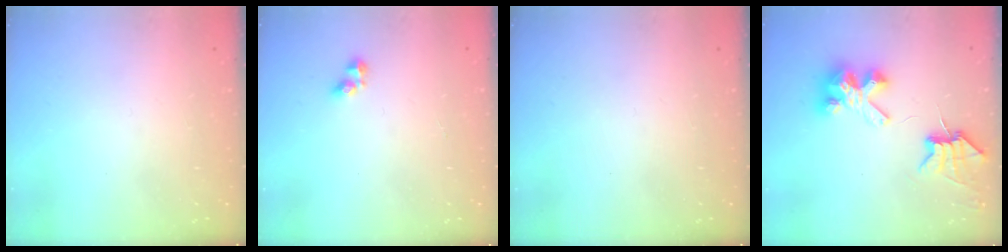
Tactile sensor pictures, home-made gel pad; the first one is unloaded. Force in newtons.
{"total": 2.7, "press": 2.5, "slide": 1.1}
{"total": 0.0}
{"total": 7.5, "press": 7.5, "slide": 0.5}